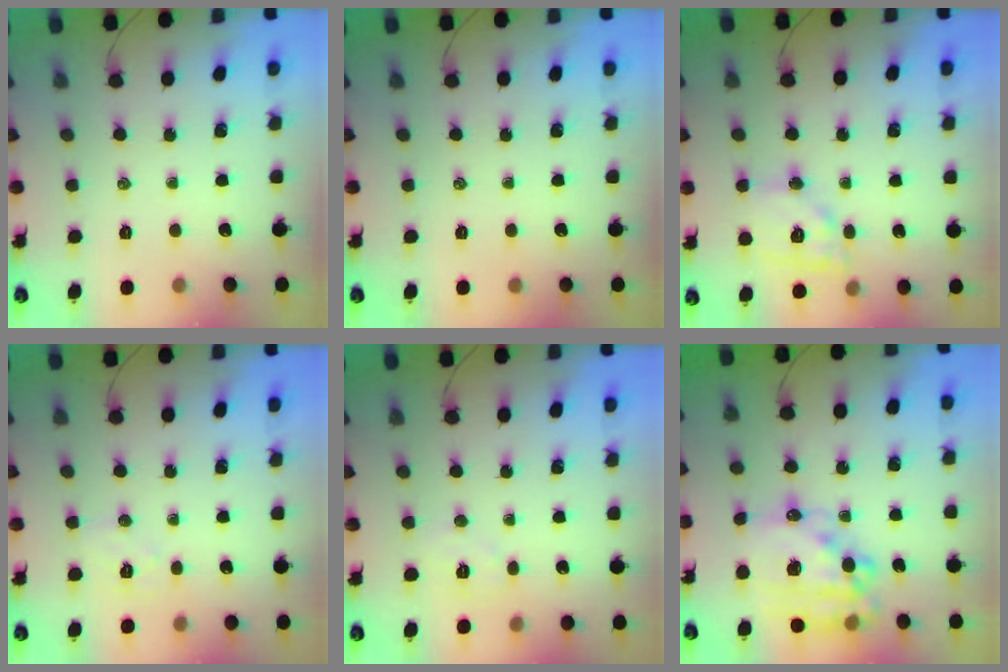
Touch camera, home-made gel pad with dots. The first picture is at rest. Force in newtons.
{"total": 0.0}
{"total": 11.8, "press": 11.7, "slide": 1.5}
{"total": 5.8, "press": 5.7, "slide": 1.0}
{"total": 4.0, "press": 3.9, "slide": 0.9}
{"total": 21.4, "press": 20.9, "slide": 4.6}